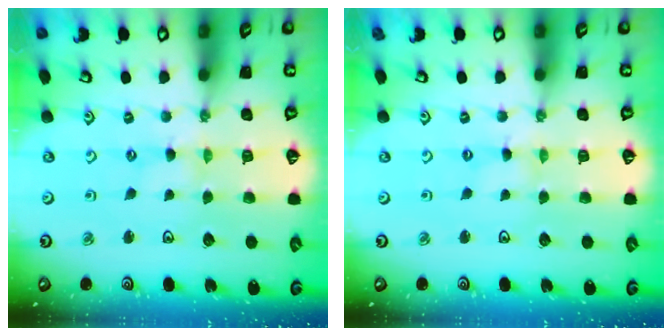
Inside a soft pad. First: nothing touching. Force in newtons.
{"total": 0.0}